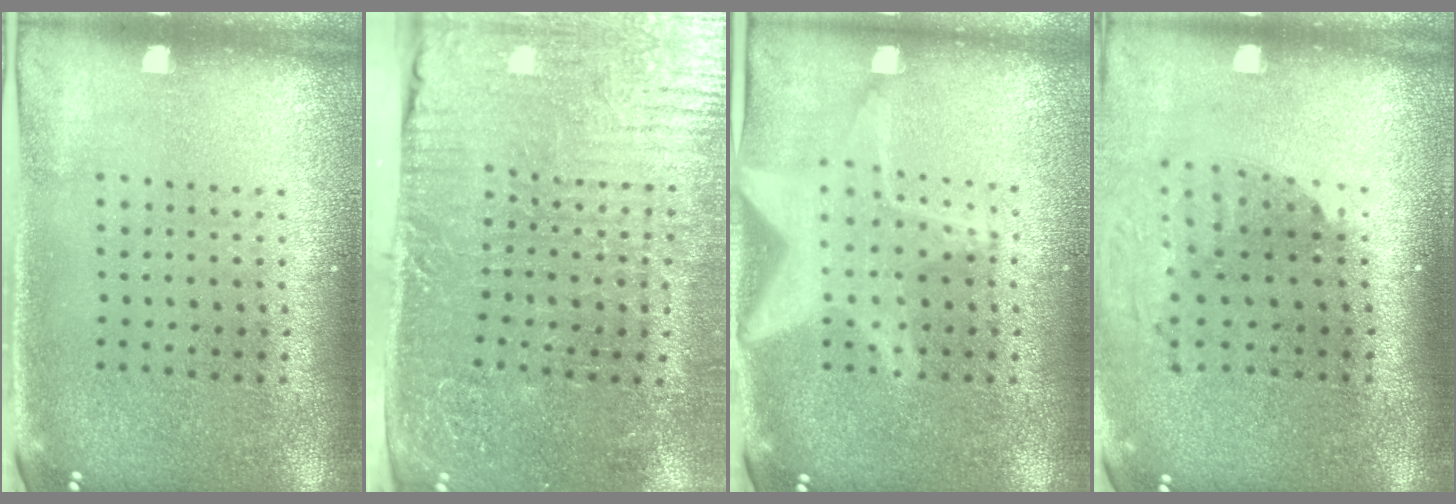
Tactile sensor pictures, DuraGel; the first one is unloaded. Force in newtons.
{"total": 4.6, "press": 4.4, "slide": 1.3}
{"total": 2.6, "press": 2.6, "slide": 0.4}
{"total": 2.0, "press": 1.5, "slide": 1.4}